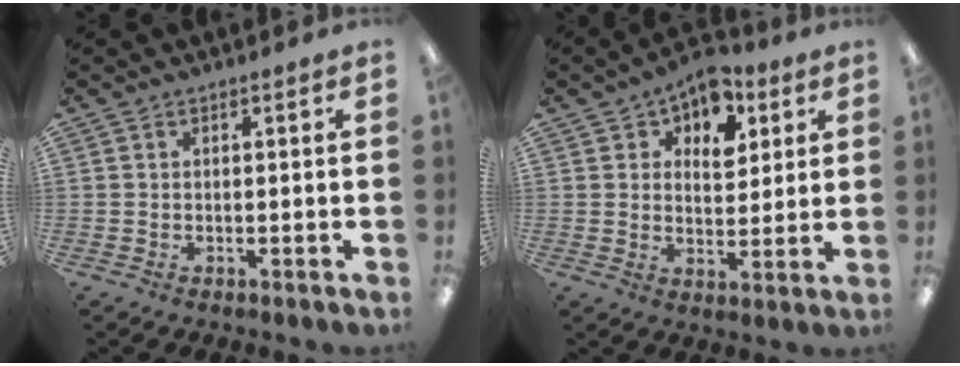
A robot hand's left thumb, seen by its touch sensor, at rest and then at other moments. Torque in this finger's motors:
{"motor_torque": [0.34, 0.31, 0.10, -0.17, 0.04]}